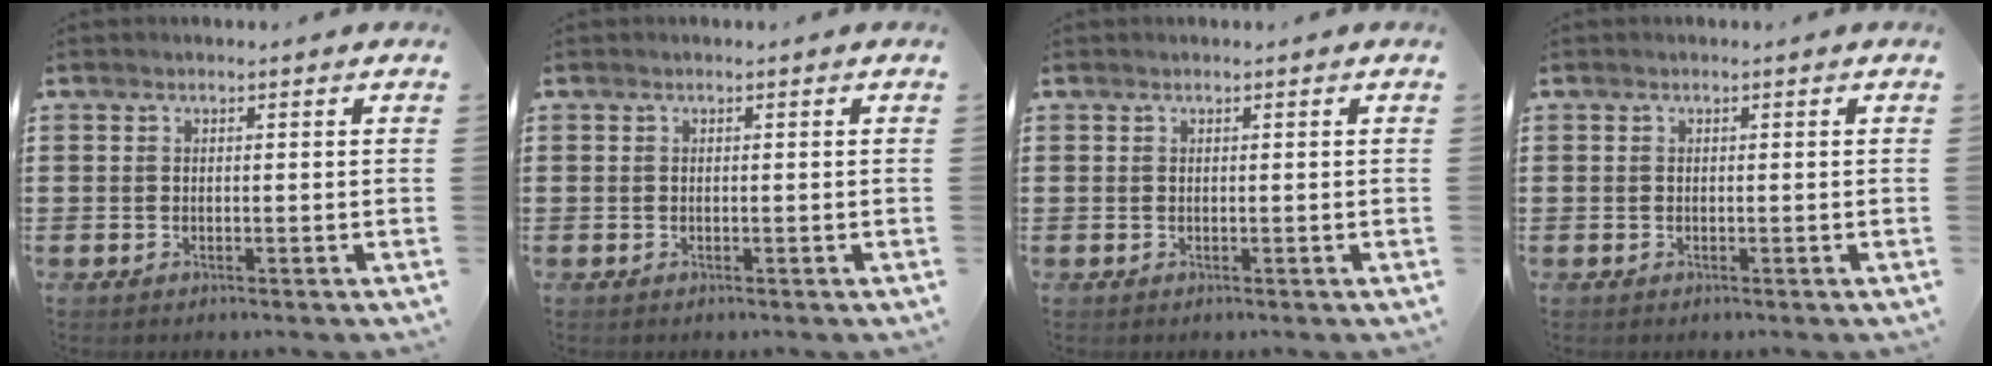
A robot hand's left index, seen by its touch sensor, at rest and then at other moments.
{"total": 0.0}
{"total": 0.0}
{"total": 0.0}